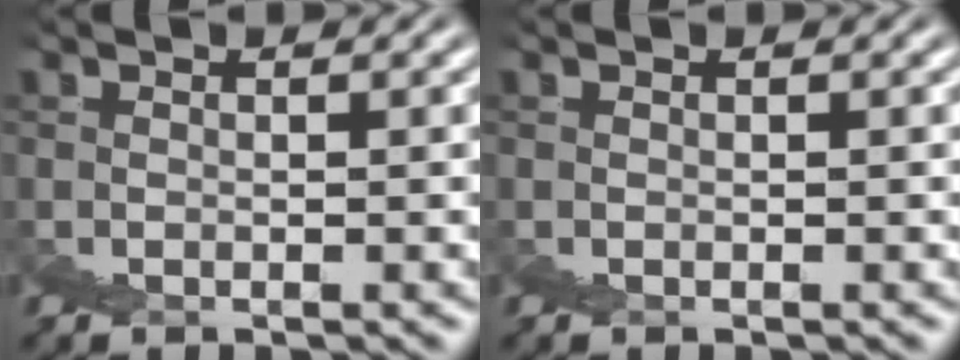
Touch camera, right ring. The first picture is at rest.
{"total": 0.0}